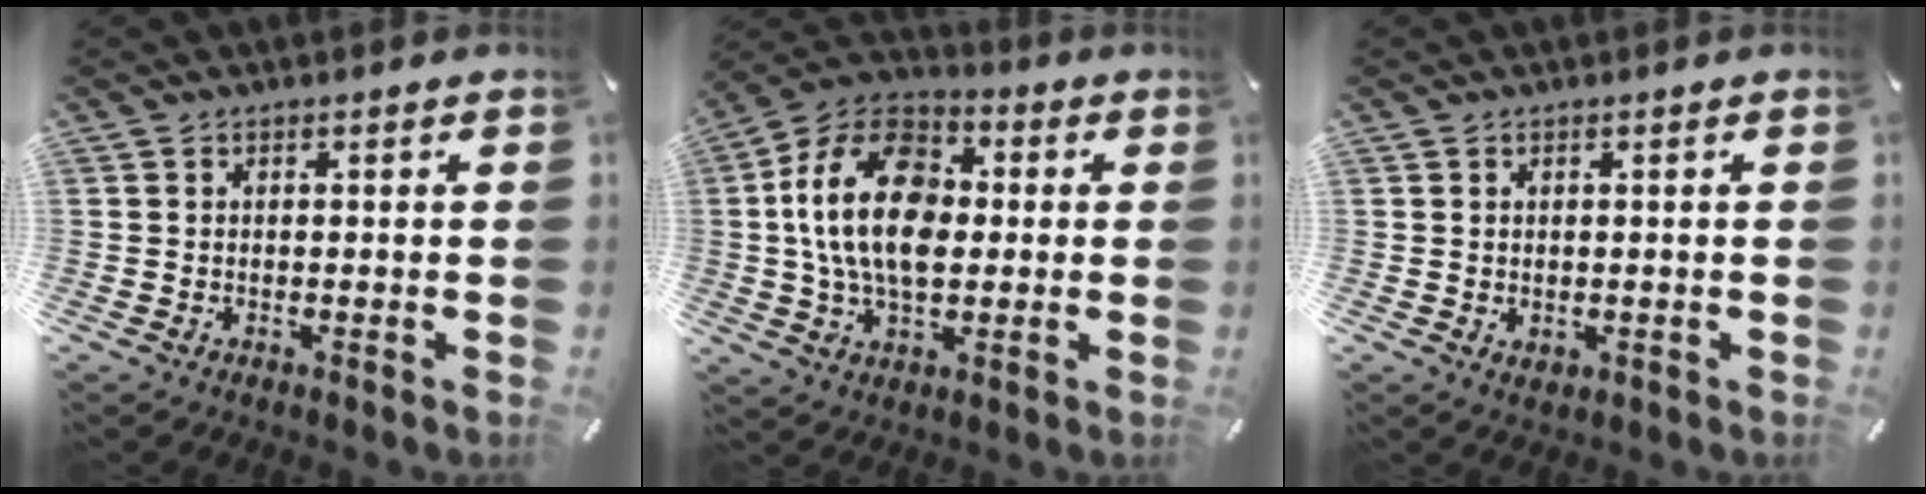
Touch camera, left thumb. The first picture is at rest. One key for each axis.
{"total": 18.0, "fx": 0.7, "fy": 12.4, "fz": 13.1, "tx": -0.265, "ty": 0.008, "tz": 0.006}
{"total": 1.1, "fx": 0.4, "fy": 0.9, "fz": 0.4, "tx": -0.001, "ty": 0.000, "tz": 0.005}